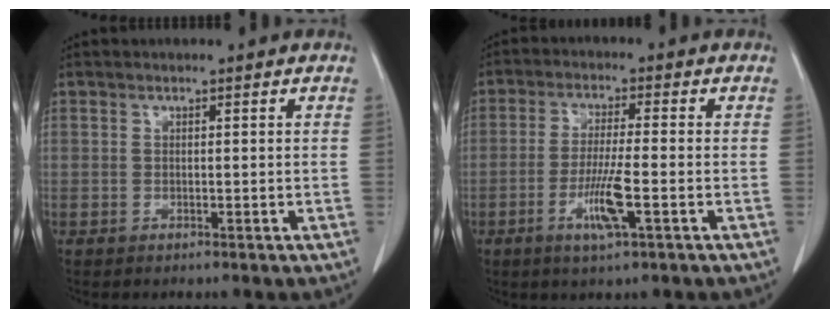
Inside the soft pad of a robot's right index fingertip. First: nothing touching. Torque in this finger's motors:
{"motor_torque": [0.07, -0.03, 0.03, 0.06]}